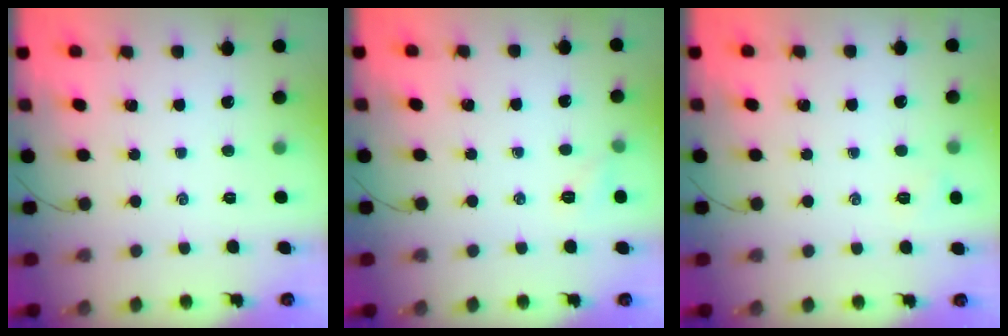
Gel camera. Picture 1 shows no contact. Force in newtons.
{"total": 4.9, "press": 4.8, "slide": 1.1}
{"total": 5.1, "press": 5.0, "slide": 1.2}